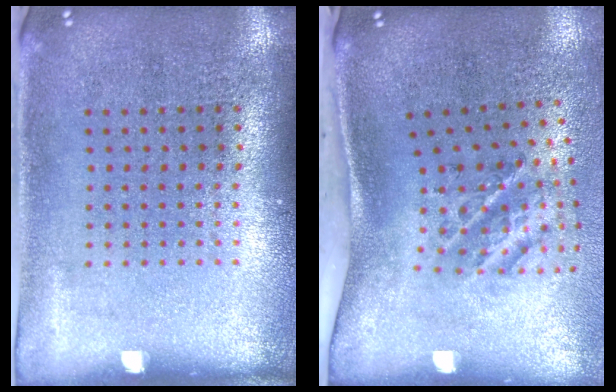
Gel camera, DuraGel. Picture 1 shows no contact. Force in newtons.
{"total": 2.2, "press": 1.3, "slide": 1.8}